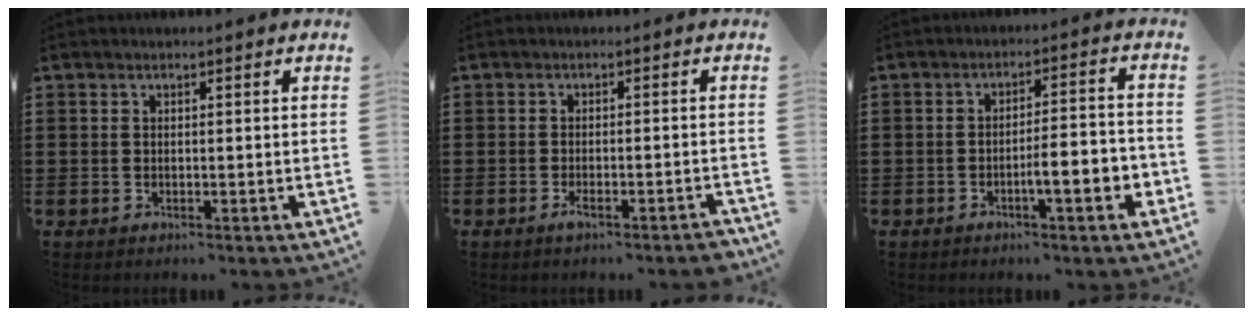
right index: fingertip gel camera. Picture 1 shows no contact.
{"total": 2.4, "force": [-1.6, 0.2, 1.8], "torque": [-0.031, 0.001, -0.029]}
{"total": 5.7, "force": [-2.3, 0.8, 5.1], "torque": [-0.084, -0.002, -0.041]}